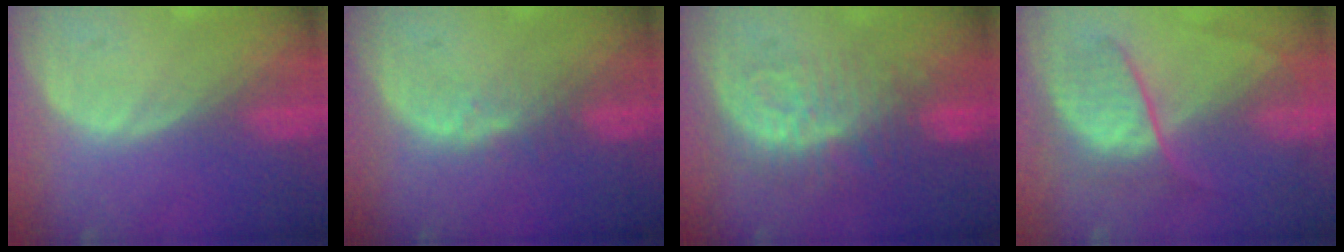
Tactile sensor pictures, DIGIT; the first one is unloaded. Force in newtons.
{"total": 2.5, "press": 2.4, "slide": 0.2}
{"total": 9.4, "press": 8.5, "slide": 3.9}
{"total": 6.3, "press": 6.3, "slide": 0.7}